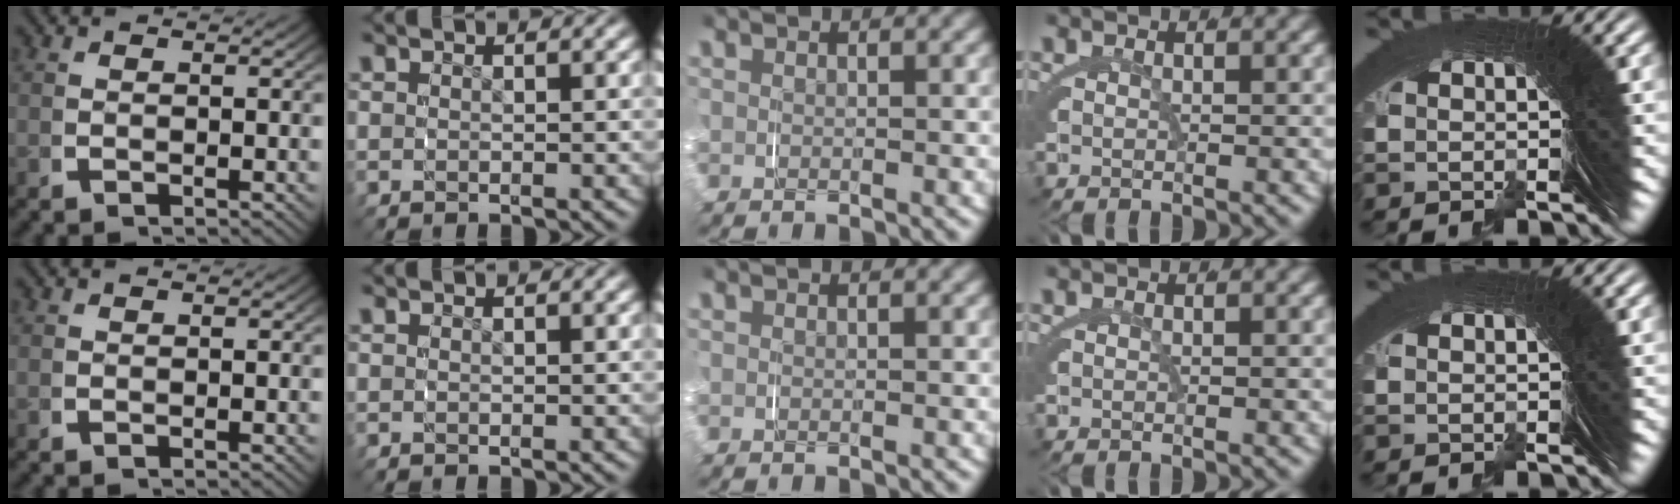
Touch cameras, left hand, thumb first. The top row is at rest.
{}